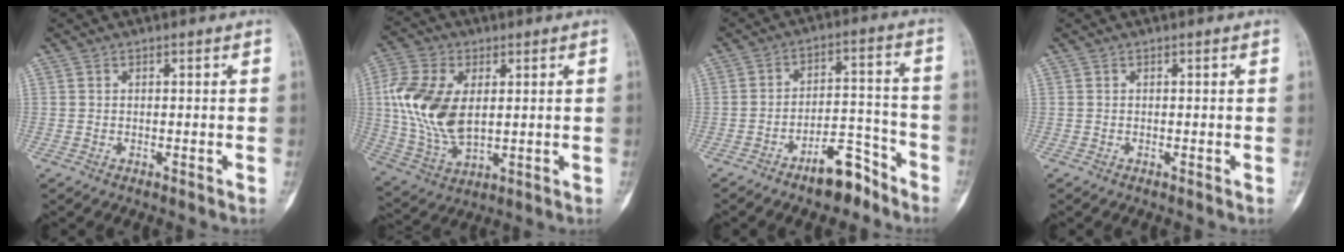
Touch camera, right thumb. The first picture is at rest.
{"total": 15.5, "force": [2.1, 9.2, 12.3], "torque": [-0.250, -0.006, 0.046]}
{"total": 9.0, "force": [-6.5, 3.8, 5.0], "torque": [-0.058, 0.066, -0.107]}
{"total": 0.0}